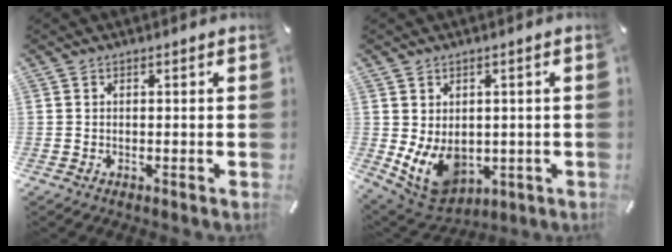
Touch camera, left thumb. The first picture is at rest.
{"total": 9.8, "force": [-1.3, 7.8, 5.8], "torque": [-0.107, -0.008, -0.016]}